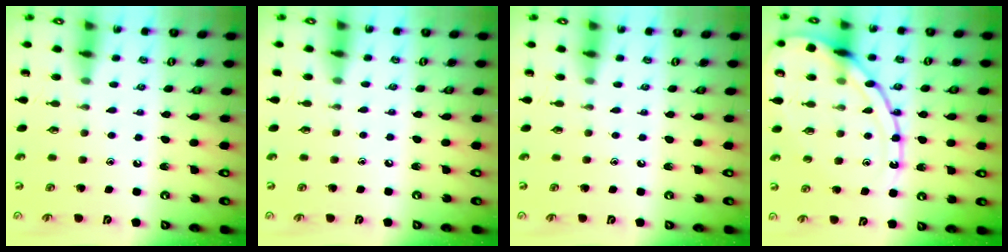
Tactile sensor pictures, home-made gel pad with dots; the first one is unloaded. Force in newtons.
{"total": 2.5, "press": 2.5, "slide": 0.4}
{"total": 0.0}
{"total": 17.0, "press": 16.9, "slide": 1.5}